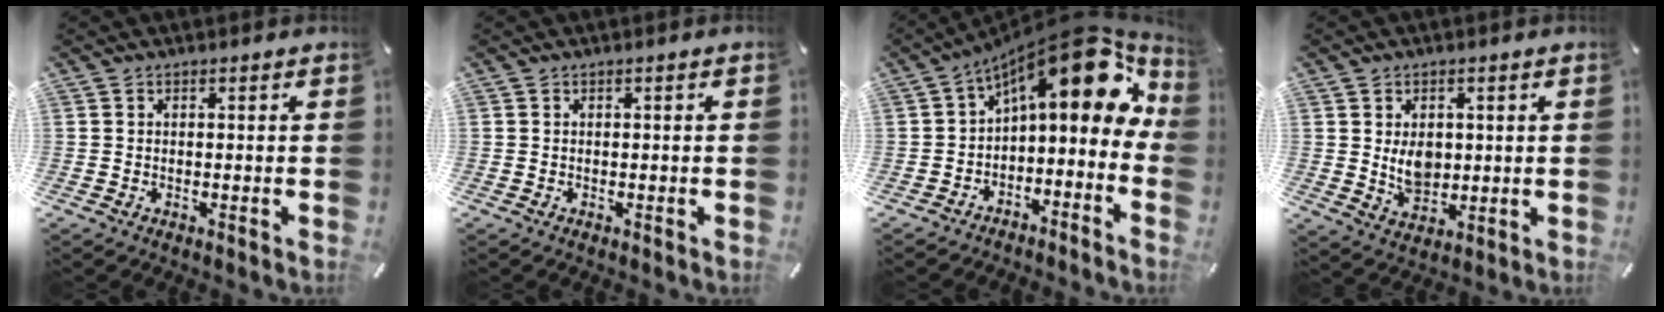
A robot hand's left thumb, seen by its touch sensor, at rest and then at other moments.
{"total": 0.0}
{"total": 18.2, "force": [7.7, 8.4, 14.2], "torque": [-0.185, -0.057, 0.132]}
{"total": 6.4, "force": [1.2, 5.0, 3.8], "torque": [-0.061, -0.009, 0.016]}